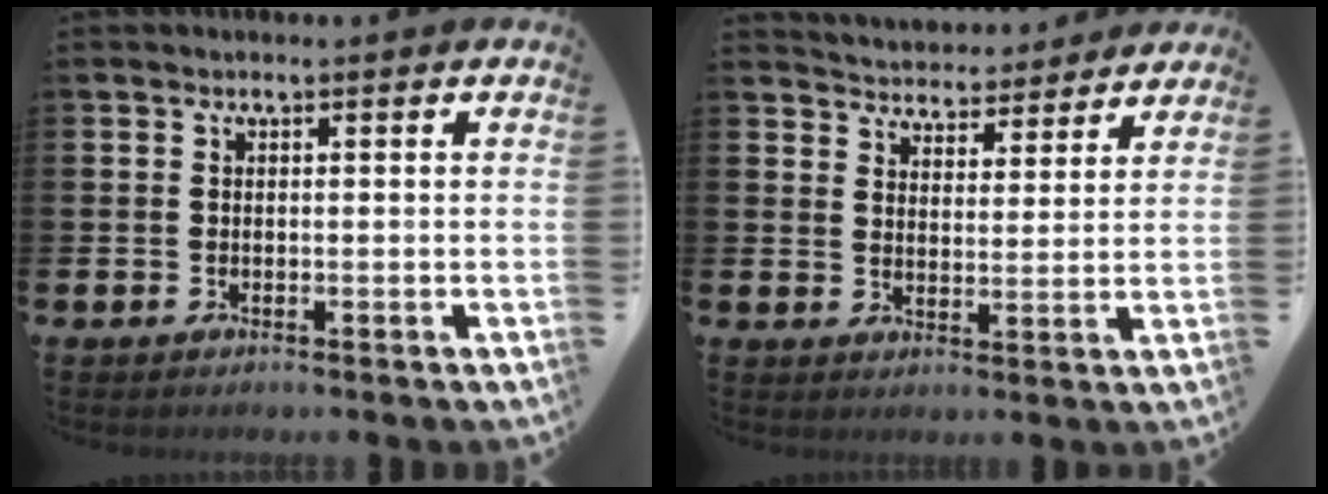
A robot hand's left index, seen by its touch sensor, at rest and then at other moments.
{"total": 4.6, "force": [4.4, 1.1, -0.4], "torque": [-0.009, -0.036, 0.077]}